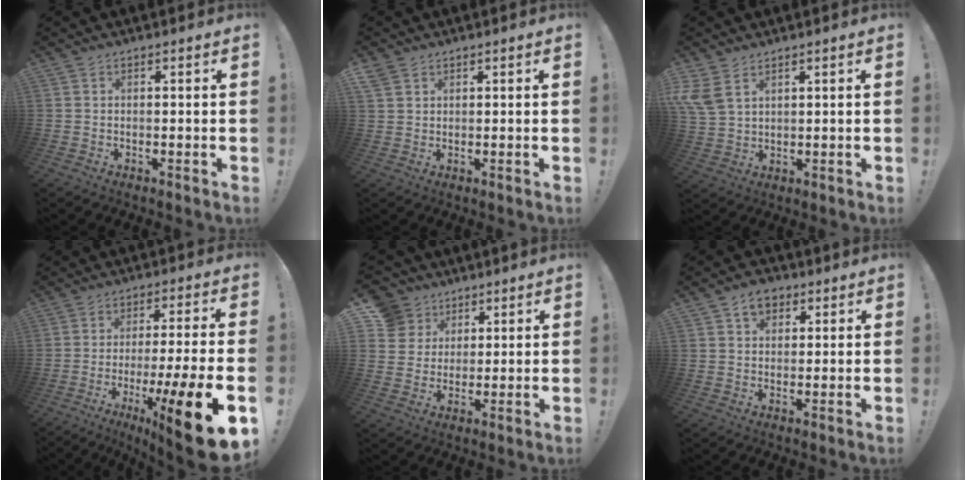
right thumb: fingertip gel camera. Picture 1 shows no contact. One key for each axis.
{"total": 2.8, "fx": 2.1, "fy": 1.6, "fz": 1.0, "tx": -0.015, "ty": -0.010, "tz": 0.041}
{"total": 7.2, "fx": 4.1, "fy": 4.1, "fz": 4.2, "tx": -0.096, "ty": -0.013, "tz": 0.081}
{"total": 18.9, "fx": -8.8, "fy": 1.6, "fz": 16.6, "tx": -0.251, "ty": 0.040, "tz": -0.136}
{"total": 10.0, "fx": 4.7, "fy": 8.6, "fz": 2.1, "tx": -0.022, "ty": -0.029, "tz": 0.095}
{"total": 5.8, "fx": 2.9, "fy": 4.3, "fz": 2.7, "tx": -0.041, "ty": 0.000, "tz": 0.054}